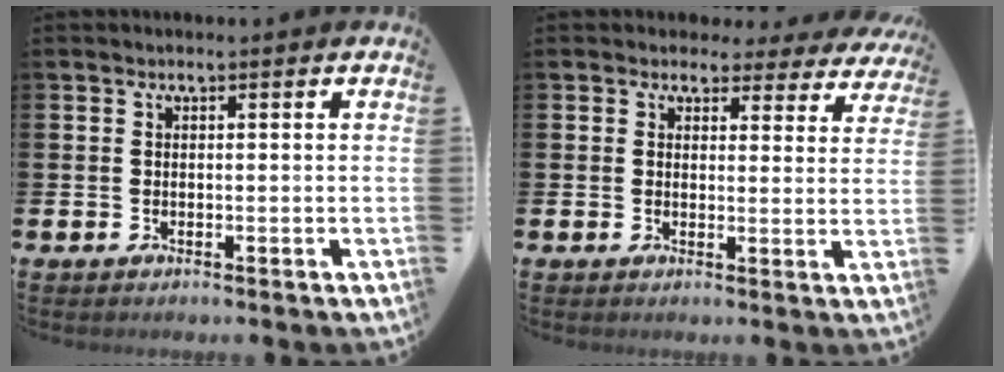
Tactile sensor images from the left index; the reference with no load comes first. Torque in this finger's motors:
{"motor_torque": [1.07, -1.07, 0.47, 0.00]}